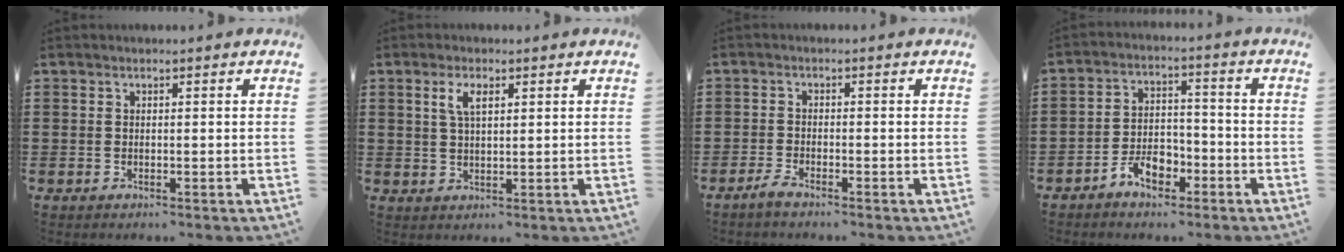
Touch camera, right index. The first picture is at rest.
{"total": 3.4, "force": [1.4, 1.3, 2.8], "torque": [-0.062, 0.007, 0.023]}
{"total": 1.8, "force": [-1.7, 0.0, 0.7], "torque": [-0.023, -0.004, -0.033]}
{"total": 5.5, "force": [-3.8, 2.9, 2.8], "torque": [-0.058, 0.013, -0.074]}